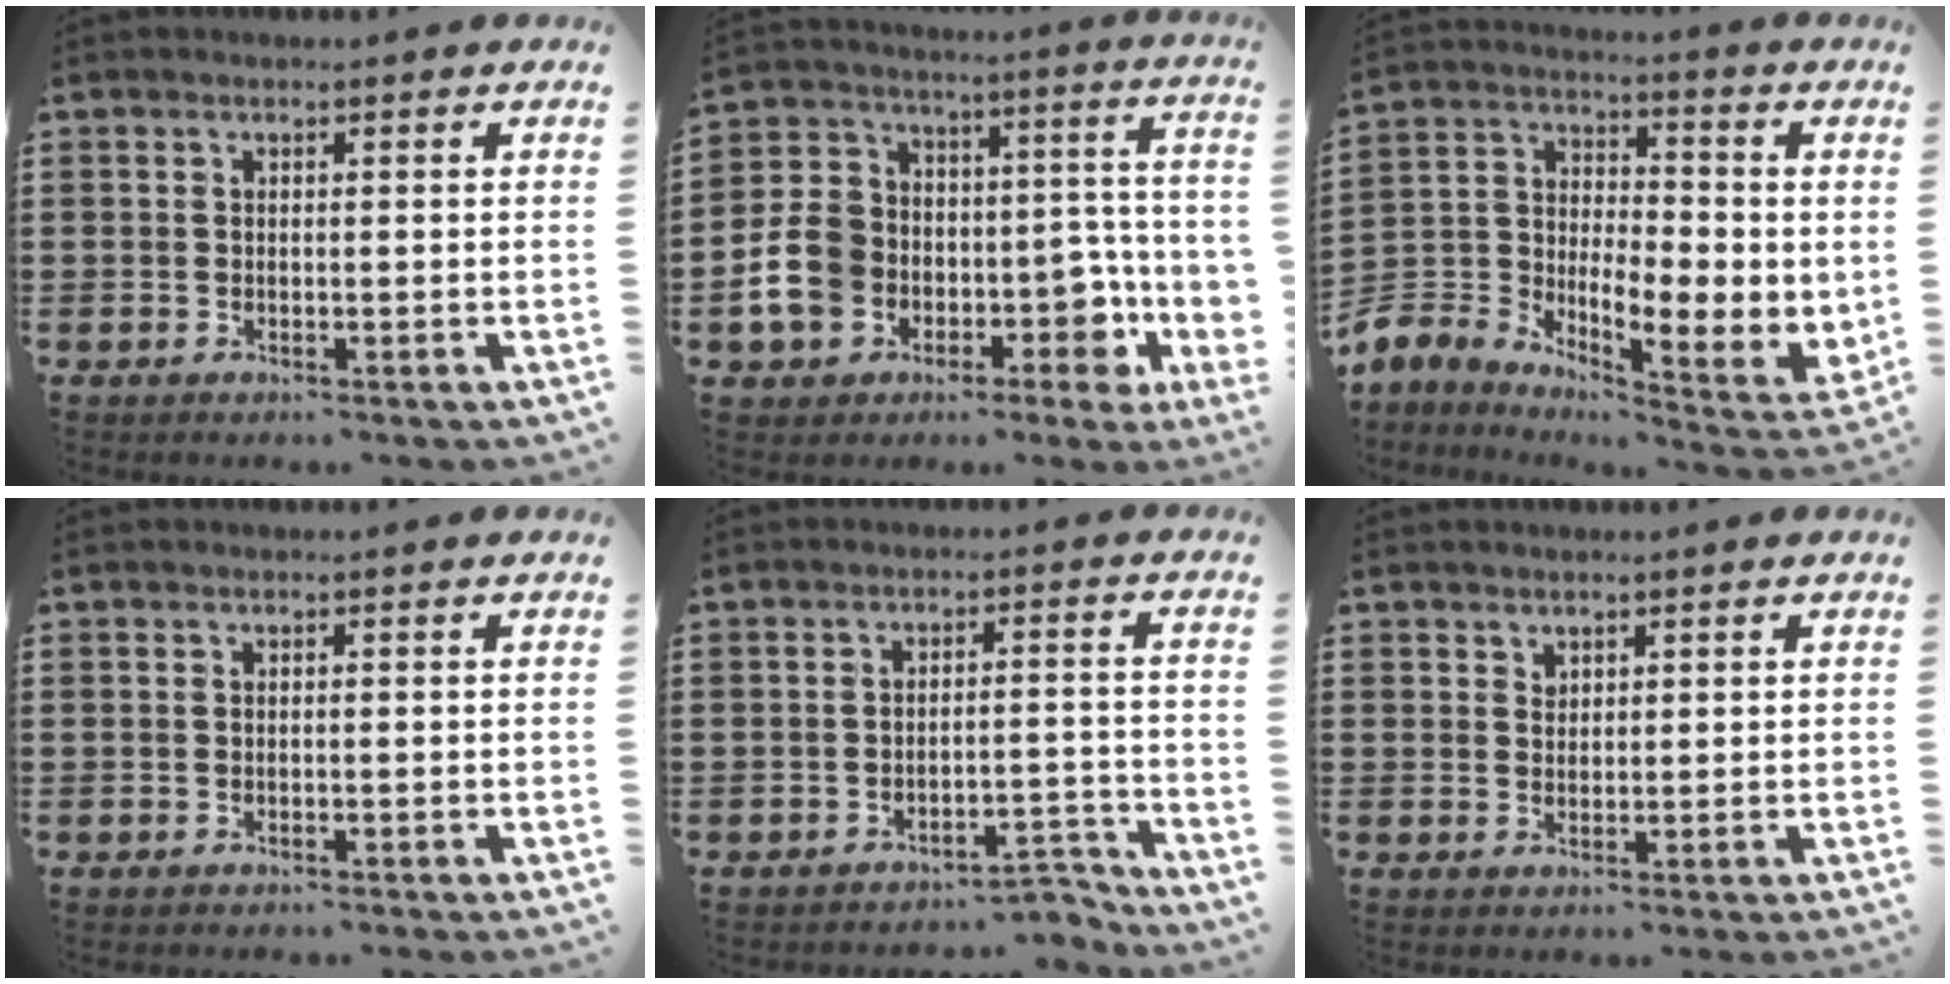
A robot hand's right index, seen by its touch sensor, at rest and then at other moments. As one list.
[{"total": 12.4, "force": [-3.9, 9.7, 6.6], "torque": [-0.144, -0.001, -0.065]}, {"total": 4.3, "force": [-0.7, 3.5, 2.4], "torque": [-0.069, -0.040, -0.014]}, {"total": 0.0}, {"total": 4.4, "force": [-4.1, 0.5, 1.6], "torque": [-0.028, 0.000, -0.081]}, {"total": 1.3, "force": [1.1, 0.7, 0.1], "torque": [-0.004, 0.001, 0.022]}]